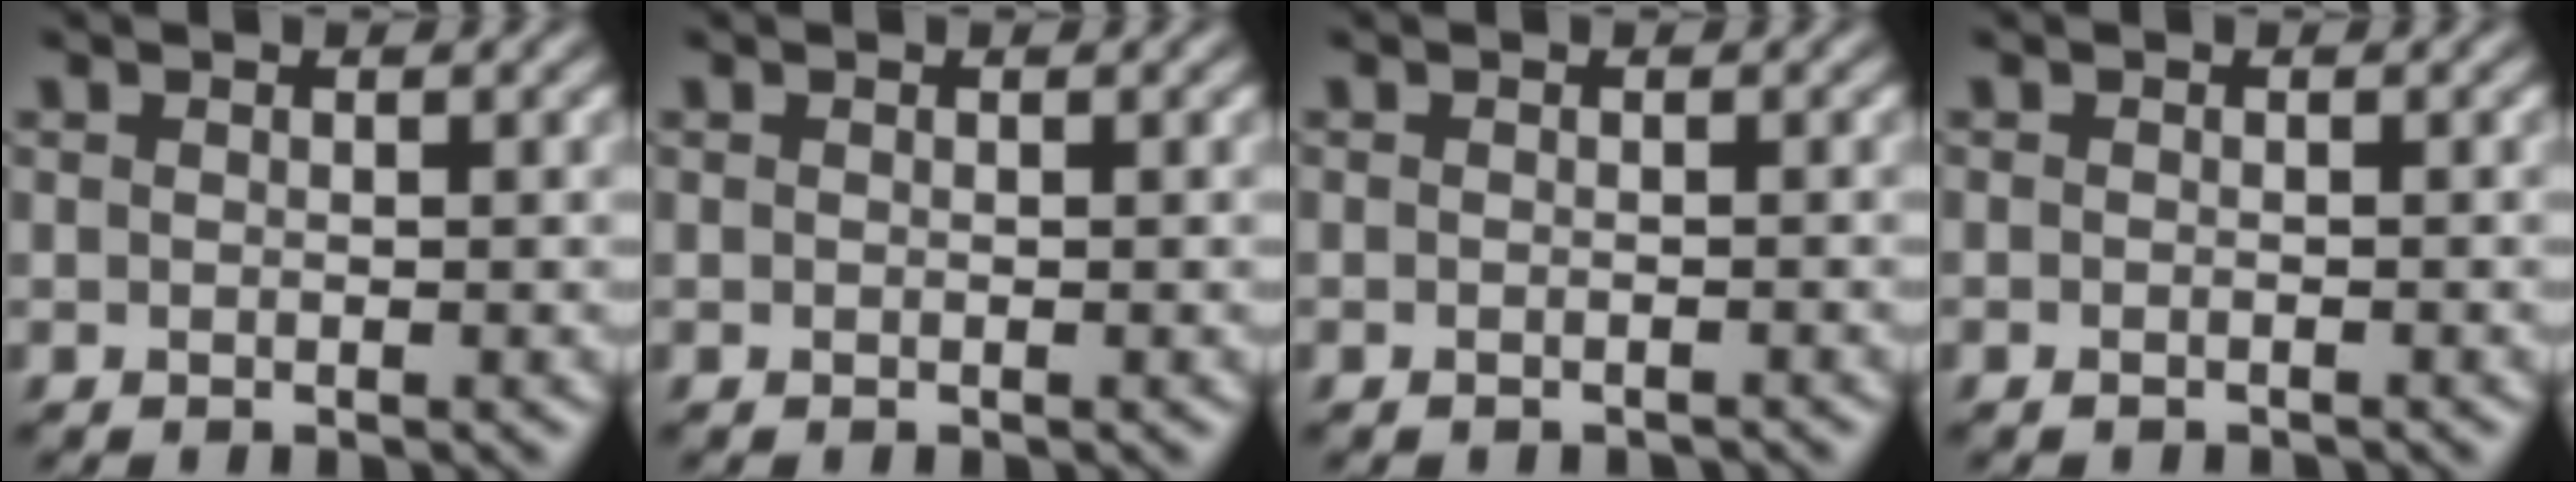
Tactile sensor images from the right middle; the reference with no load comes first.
{"total": 0.0}
{"total": 1.1, "force": [-1.0, 0.1, 0.3], "torque": [0.000, -0.005, -0.015]}
{"total": 1.1, "force": [-1.0, 0.2, 0.4], "torque": [-0.003, -0.005, -0.017]}